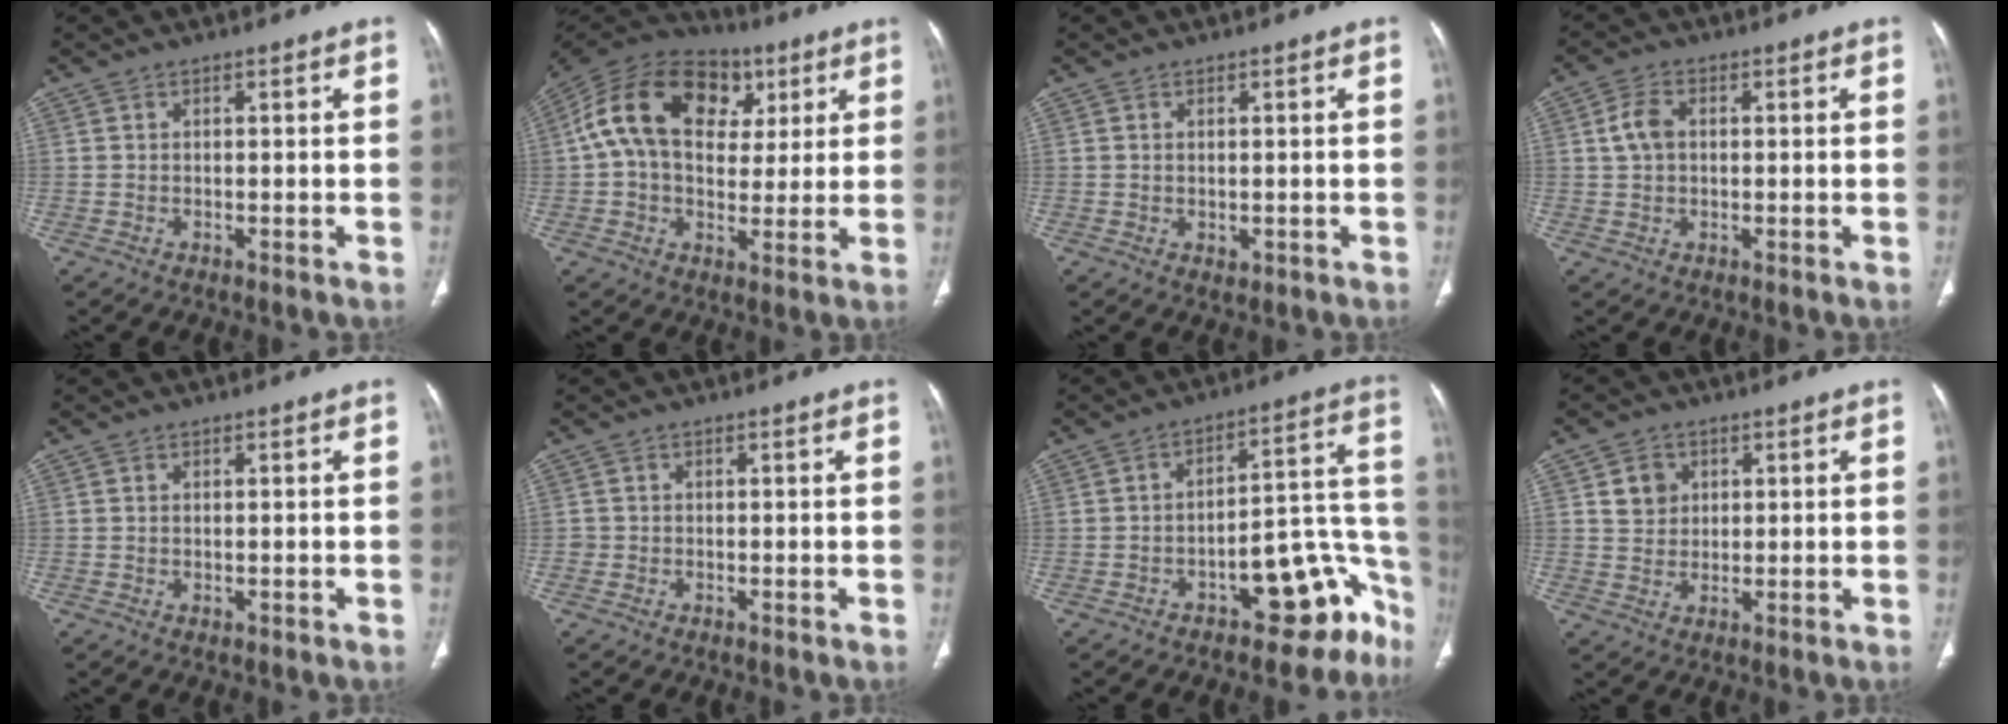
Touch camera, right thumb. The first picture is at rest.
{"total": 20.9, "force": [5.9, 14.5, 13.8], "torque": [-0.231, 0.024, 0.090]}
{"total": 1.1, "force": [0.0, 0.8, 0.7], "torque": [-0.012, -0.003, 0.004]}
{"total": 4.3, "force": [0.6, 2.9, 3.0], "torque": [-0.062, 0.008, 0.010]}
{"total": 0.0}
{"total": 0.9, "force": [-0.2, 0.9, 0.0], "torque": [0.005, 0.005, -0.004]}
{"total": 15.5, "force": [-9.2, 7.2, 10.1], "torque": [-0.053, 0.128, -0.126]}
{"total": 4.6, "force": [1.6, 4.0, 1.7], "torque": [-0.009, -0.006, 0.030]}